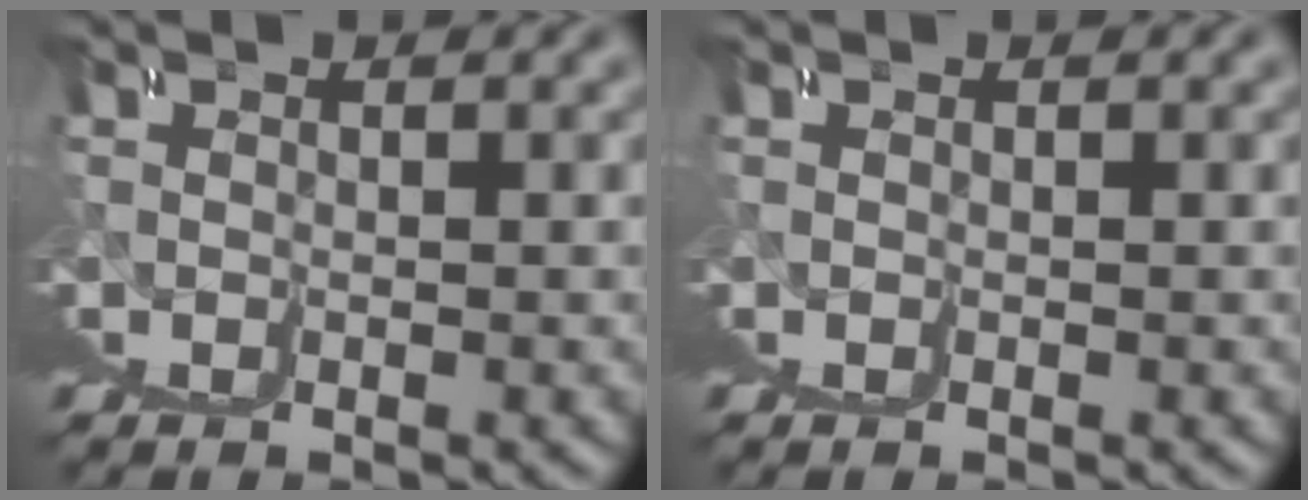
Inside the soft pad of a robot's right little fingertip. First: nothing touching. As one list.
[{"total": 0.0}]